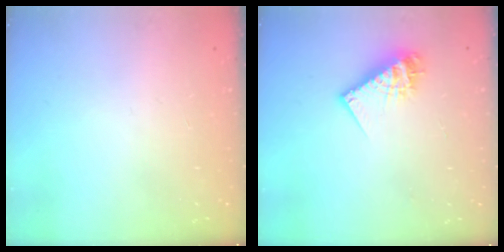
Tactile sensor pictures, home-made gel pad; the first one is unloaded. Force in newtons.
{"total": 11.9, "press": 11.9, "slide": 1.0}